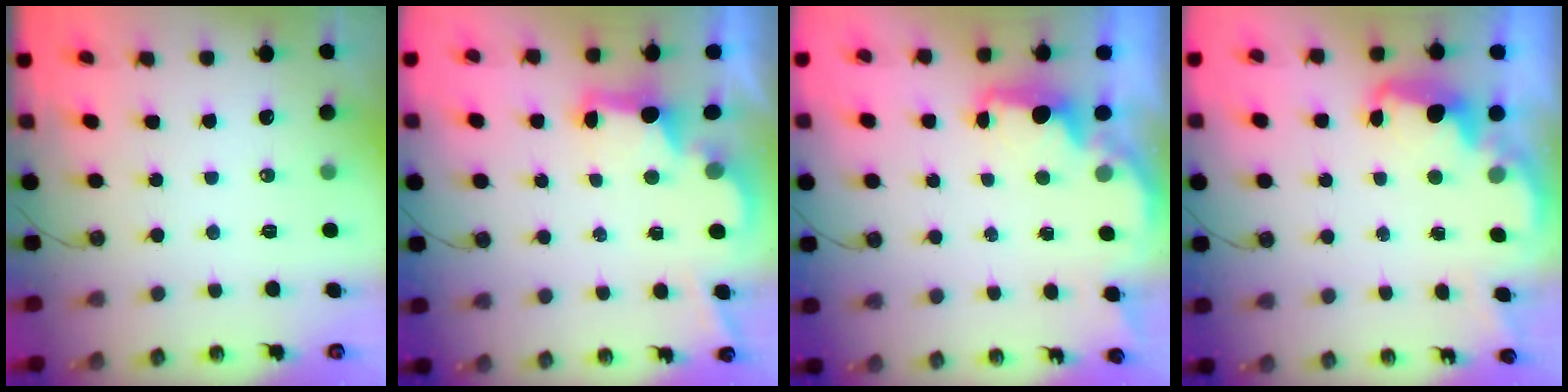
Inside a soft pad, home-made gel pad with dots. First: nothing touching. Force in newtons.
{"total": 2.7, "press": 2.6, "slide": 0.9}
{"total": 2.3, "press": 2.1, "slide": 0.8}
{"total": 2.6, "press": 2.5, "slide": 0.5}